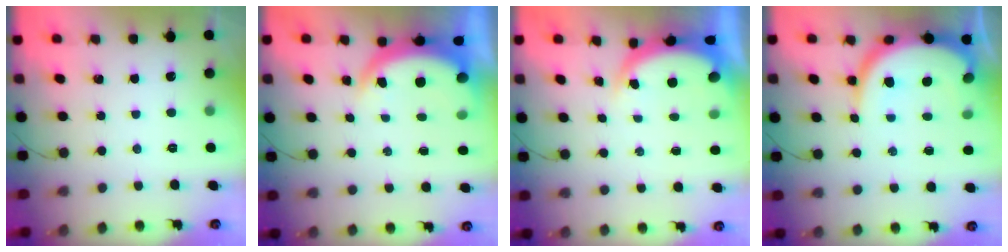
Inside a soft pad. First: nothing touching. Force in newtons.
{"total": 6.4, "press": 6.3, "slide": 0.9}
{"total": 4.6, "press": 4.4, "slide": 1.3}
{"total": 11.3, "press": 11.3, "slide": 0.6}